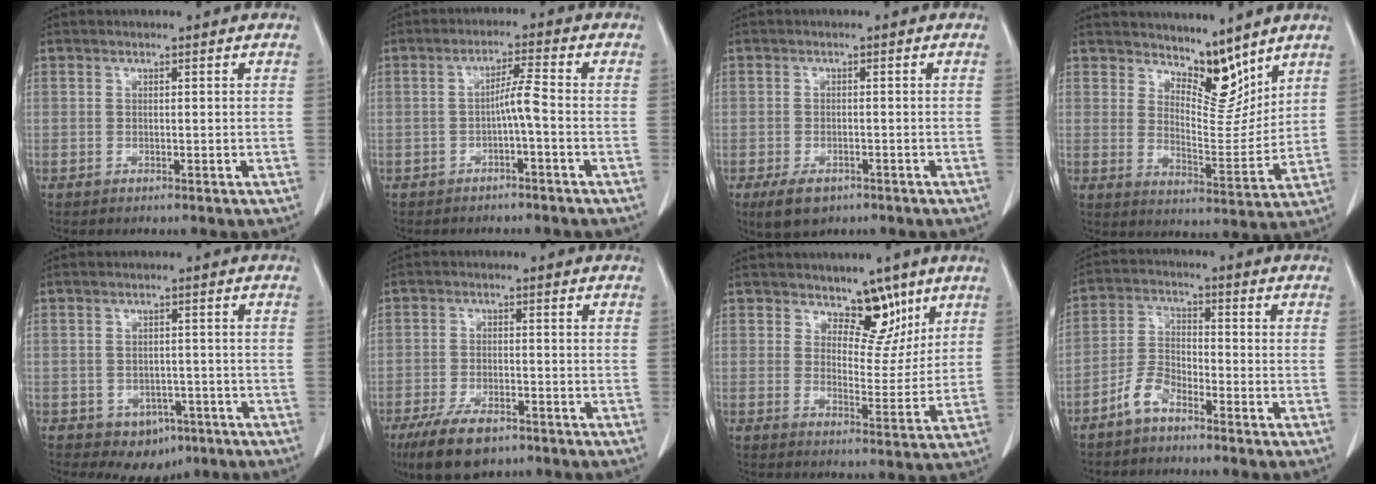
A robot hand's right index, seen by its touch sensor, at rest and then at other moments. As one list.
[{"total": 3.6, "force": [-1.1, -0.2, 3.4], "torque": [-0.058, 0.010, -0.018]}, {"total": 3.6, "force": [-2.1, 2.3, 1.8], "torque": [-0.035, -0.004, -0.024]}, {"total": 7.7, "force": [6.4, 2.5, 3.5], "torque": [-0.050, -0.011, 0.115]}, {"total": 5.1, "force": [-2.8, 3.7, 2.0], "torque": [-0.016, 0.009, -0.027]}, {"total": 8.1, "force": [-5.6, 3.3, 4.9], "torque": [-0.093, -0.010, -0.095]}, {"total": 6.6, "force": [4.5, 3.6, 3.2], "torque": [-0.028, -0.008, 0.071]}, {"total": 5.2, "force": [-3.8, 2.3, 2.7], "torque": [-0.061, 0.008, -0.077]}]